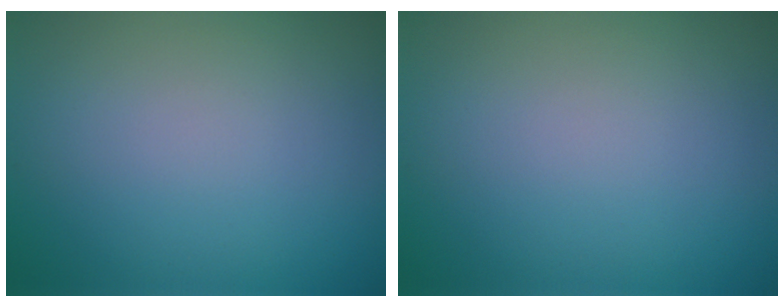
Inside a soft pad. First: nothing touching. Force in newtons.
{"total": 0.0}